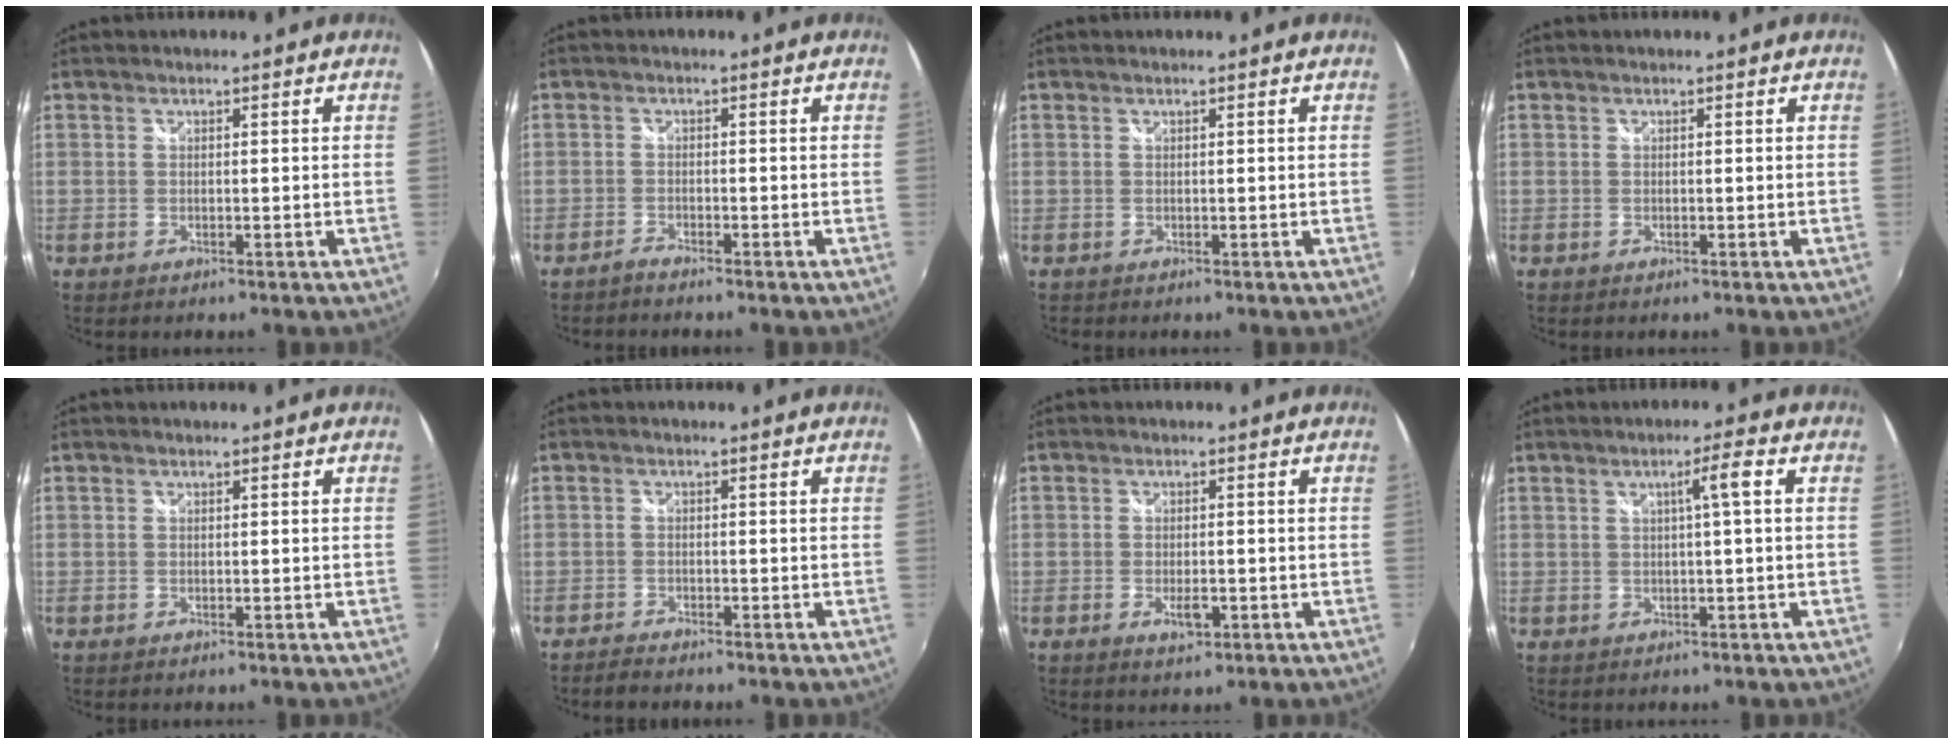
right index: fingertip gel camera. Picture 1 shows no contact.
{"total": 1.5, "force": [-1.4, 0.0, 0.3], "torque": [-0.013, -0.004, -0.032]}
{"total": 0.0}
{"total": 0.0}
{"total": 0.0}
{"total": 2.3, "force": [-2.2, 0.4, 0.5], "torque": [-0.021, -0.009, -0.045]}
{"total": 3.2, "force": [-1.2, 1.5, 2.6], "torque": [-0.049, -0.006, -0.020]}
{"total": 3.3, "force": [0.6, -0.5, 3.2], "torque": [-0.056, 0.005, 0.011]}